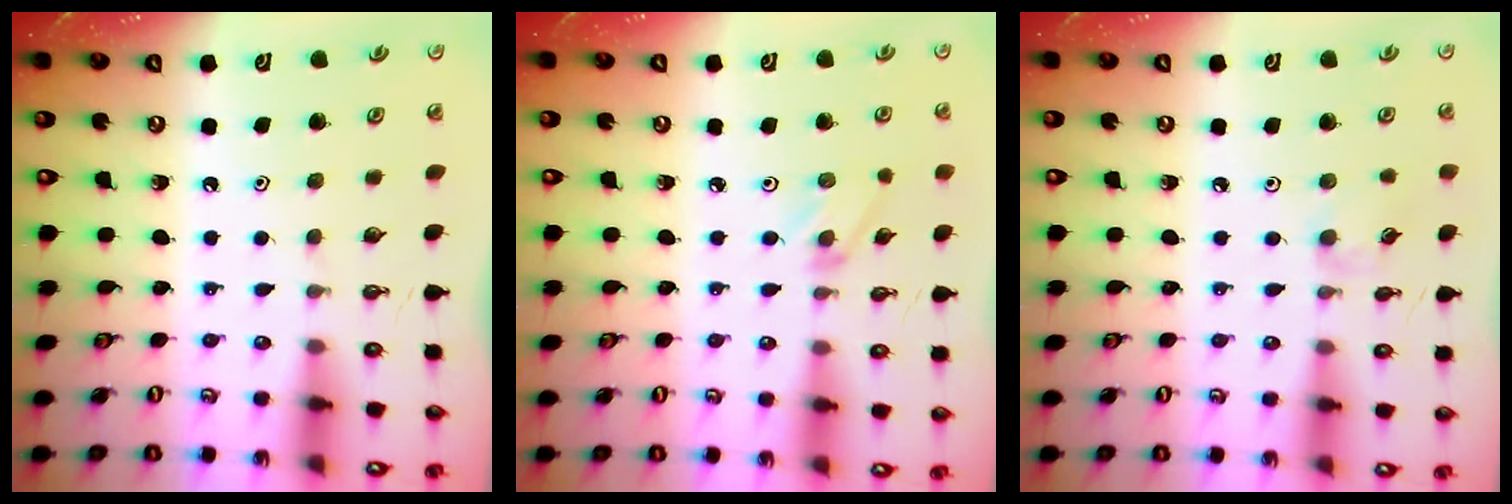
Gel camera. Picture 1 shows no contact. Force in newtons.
{"total": 2.8, "press": 2.7, "slide": 0.4}
{"total": 5.1, "press": 5.1, "slide": 0.7}